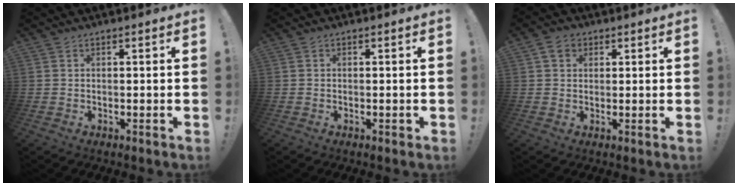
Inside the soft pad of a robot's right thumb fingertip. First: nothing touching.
{"total": 0.6, "force": [0.0, 0.5, 0.3], "torque": [-0.006, 0.003, 0.000]}
{"total": 4.4, "force": [2.0, 3.4, 2.0], "torque": [-0.031, 0.000, 0.037]}